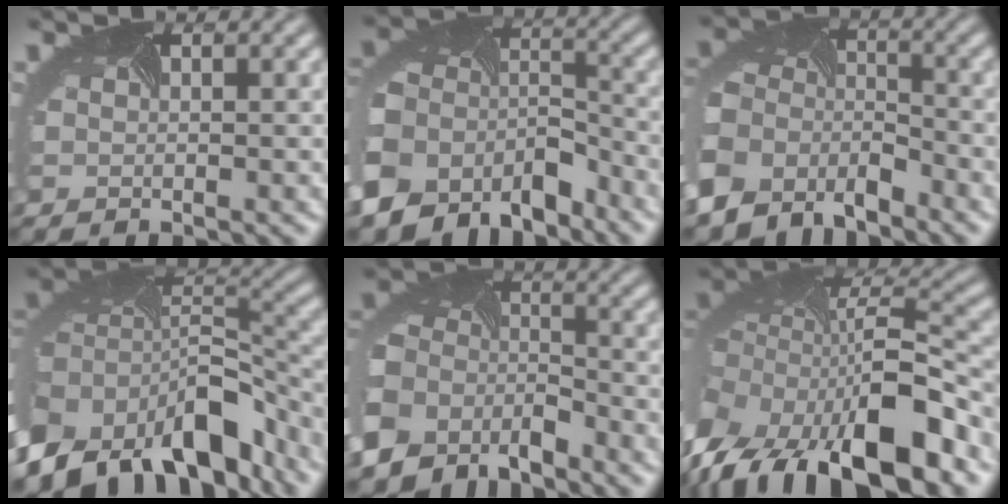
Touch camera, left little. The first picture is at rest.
{"total": 10.9, "force": [-7.1, 7.3, 4.0], "torque": [-0.107, -0.022, -0.115]}
{"total": 8.1, "force": [-5.5, 5.3, 2.8], "torque": [-0.063, -0.021, -0.104]}
{"total": 14.2, "force": [-7.8, 8.2, 8.7], "torque": [-0.187, -0.008, -0.115]}
{"total": 8.2, "force": [-5.7, 5.3, 2.7], "torque": [-0.062, -0.024, -0.108]}
{"total": 17.4, "force": [-7.7, 9.1, 12.7], "torque": [-0.250, -0.048, -0.101]}